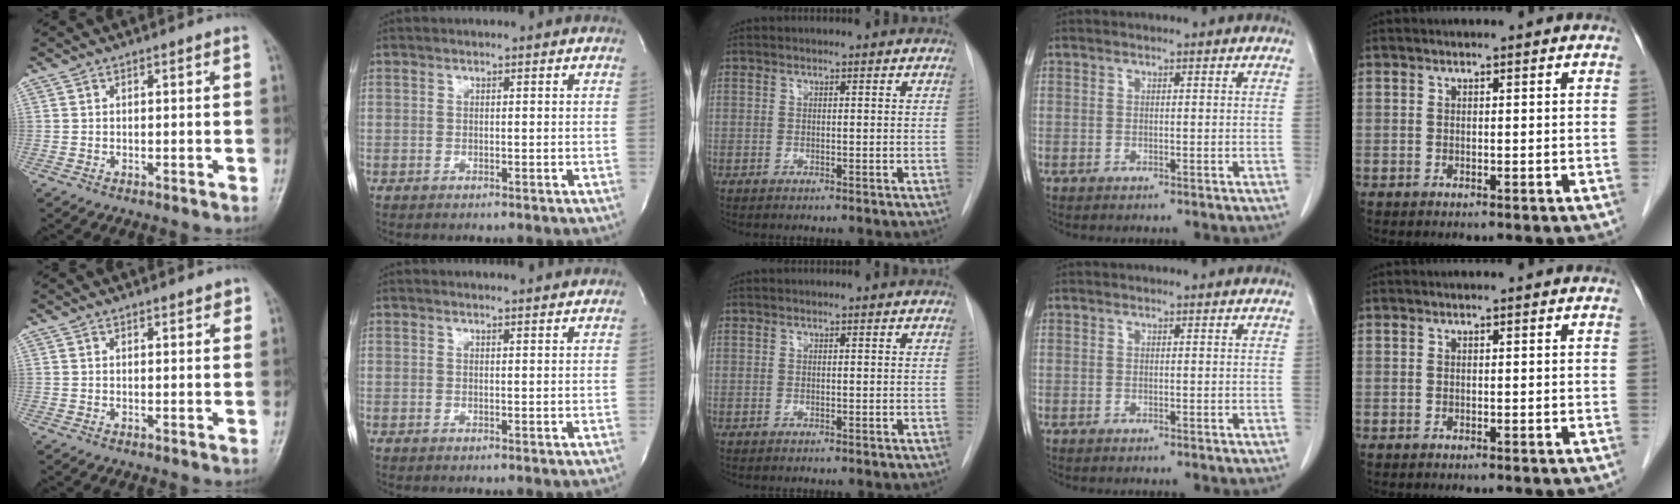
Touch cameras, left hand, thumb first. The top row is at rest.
{"thumb": {"total": 2.0, "force": [1.6, 0.8, 0.9], "torque": [0.000, -0.006, 0.018]}, "index": {"total": 1.9, "force": [1.9, -0.2, 0.1], "torque": [-0.009, -0.001, 0.023]}}